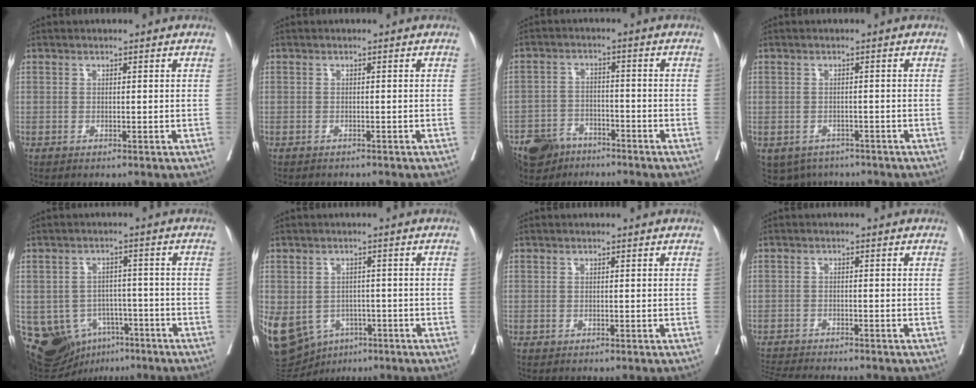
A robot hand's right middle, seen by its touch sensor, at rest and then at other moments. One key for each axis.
{"total": 2.0, "fx": -1.9, "fy": 0.6, "fz": 0.5, "tx": -0.009, "ty": -0.003, "tz": -0.025}
{"total": 8.3, "fx": -7.0, "fy": 3.9, "fz": 2.4, "tx": -0.047, "ty": -0.012, "tz": -0.124}
{"total": 5.4, "fx": -3.9, "fy": 3.6, "fz": 0.8, "tx": -0.007, "ty": 0.001, "tz": -0.052}
{"total": 11.4, "fx": -5.8, "fy": 8.7, "fz": 4.6, "tx": -0.078, "ty": 0.016, "tz": -0.079}
{"total": 22.0, "fx": -8.8, "fy": 17.5, "fz": 9.9, "tx": -0.317, "ty": -0.011, "tz": -0.117}
{"total": 0.0}
{"total": 8.0, "fx": -7.5, "fy": 0.3, "fz": 2.8, "tx": -0.038, "ty": -0.011, "tz": -0.119}